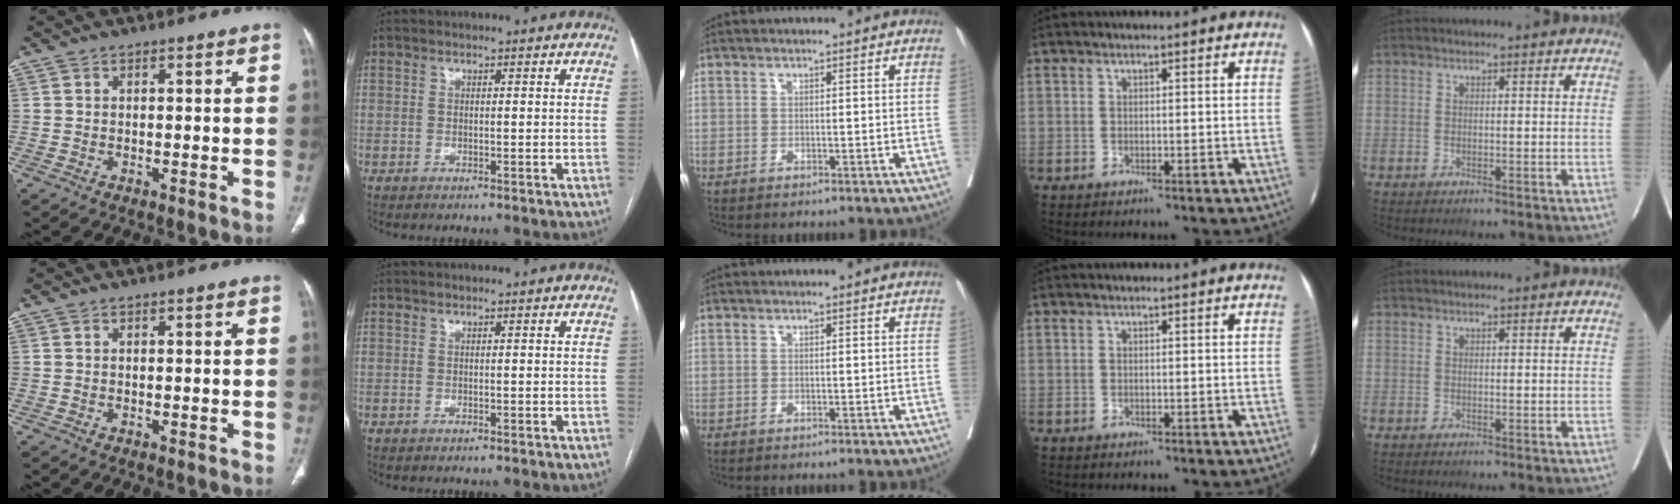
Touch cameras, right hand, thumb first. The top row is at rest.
{}